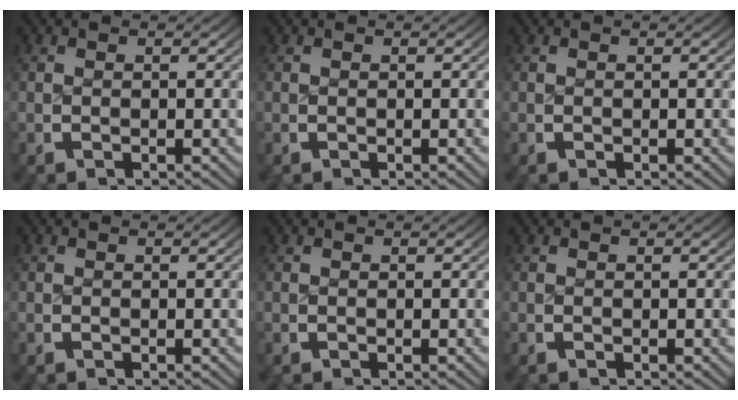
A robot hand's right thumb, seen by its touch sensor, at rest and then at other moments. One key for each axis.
{"total": 0.0}
{"total": 0.0}
{"total": 0.0}
{"total": 0.0}
{"total": 0.0}